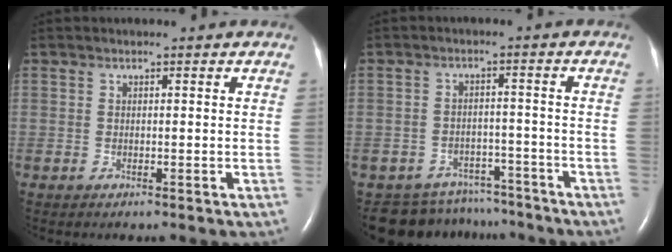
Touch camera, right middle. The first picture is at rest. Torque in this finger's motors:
{"motor_torque": [0.23, -0.23, 0.07, 0.00]}